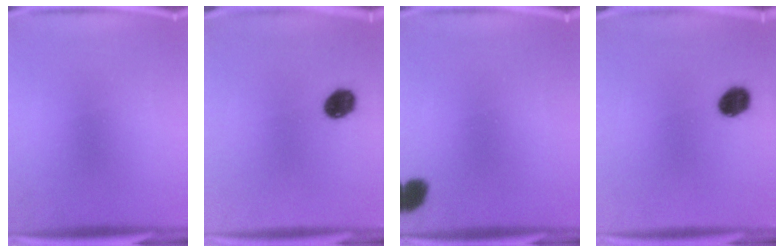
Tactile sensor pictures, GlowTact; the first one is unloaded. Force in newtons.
{"total": 6.3}
{"total": 4.3}
{"total": 6.2}